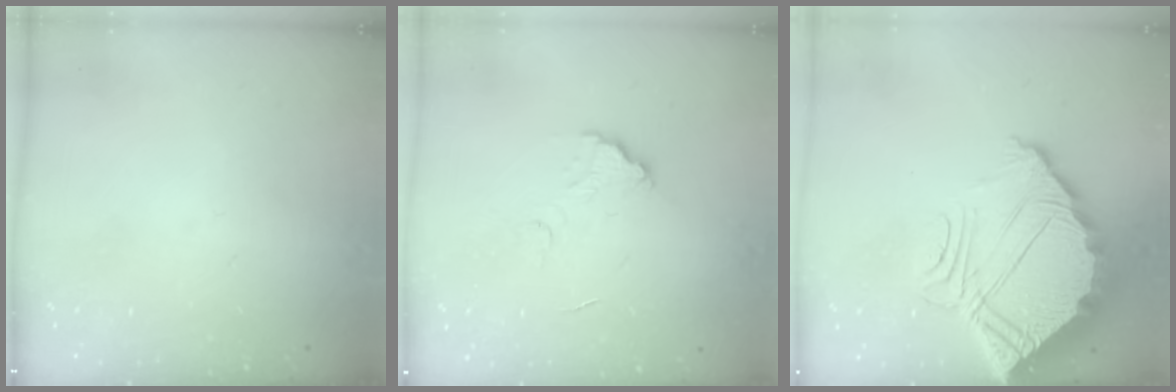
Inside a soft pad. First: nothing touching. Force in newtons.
{"total": 6.6, "press": 6.6, "slide": 0.5}
{"total": 10.8, "press": 10.8, "slide": 0.6}